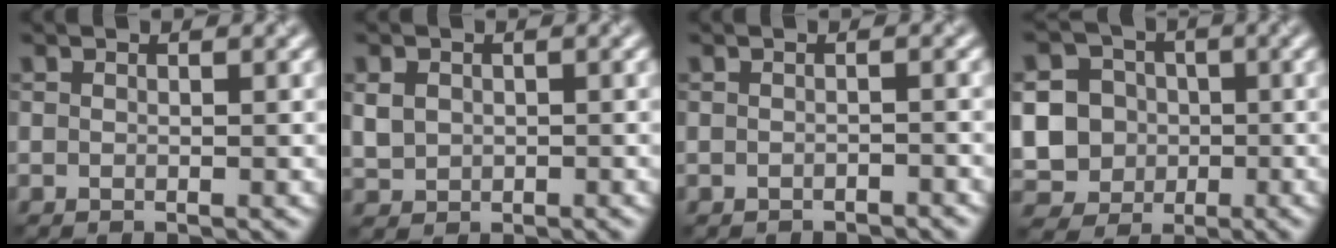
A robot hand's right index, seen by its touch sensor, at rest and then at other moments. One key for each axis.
{"total": 2.3, "fx": 0.2, "fy": 2.1, "fz": 1.0, "tx": -0.025, "ty": -0.002, "tz": 0.005}
{"total": 0.9, "fx": -0.9, "fy": 0.2, "fz": 0.2, "tx": -0.002, "ty": -0.001, "tz": -0.013}
{"total": 12.1, "fx": -1.5, "fy": 11.3, "fz": 4.0, "tx": -0.125, "ty": -0.001, "tz": -0.045}